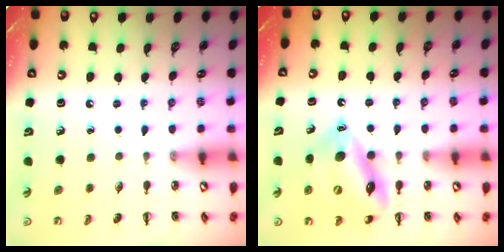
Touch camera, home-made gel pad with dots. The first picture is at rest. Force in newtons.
{"total": 14.6, "press": 14.0, "slide": 3.9}